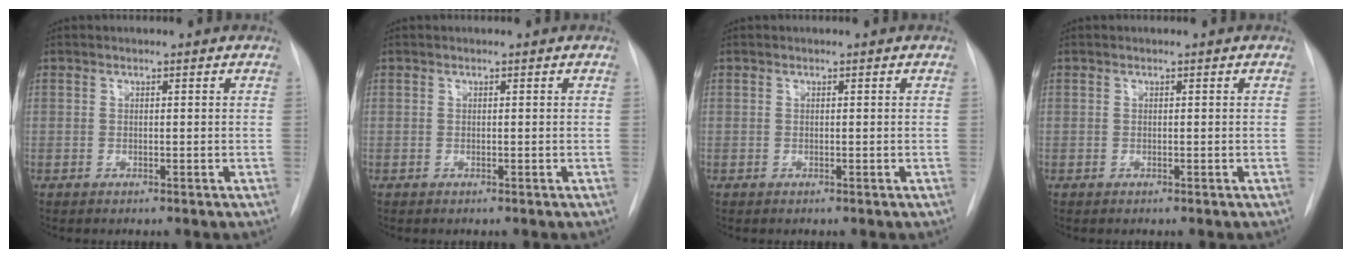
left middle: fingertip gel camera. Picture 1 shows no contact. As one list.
[{"total": 0.0}, {"total": 0.0}, {"total": 0.0}]